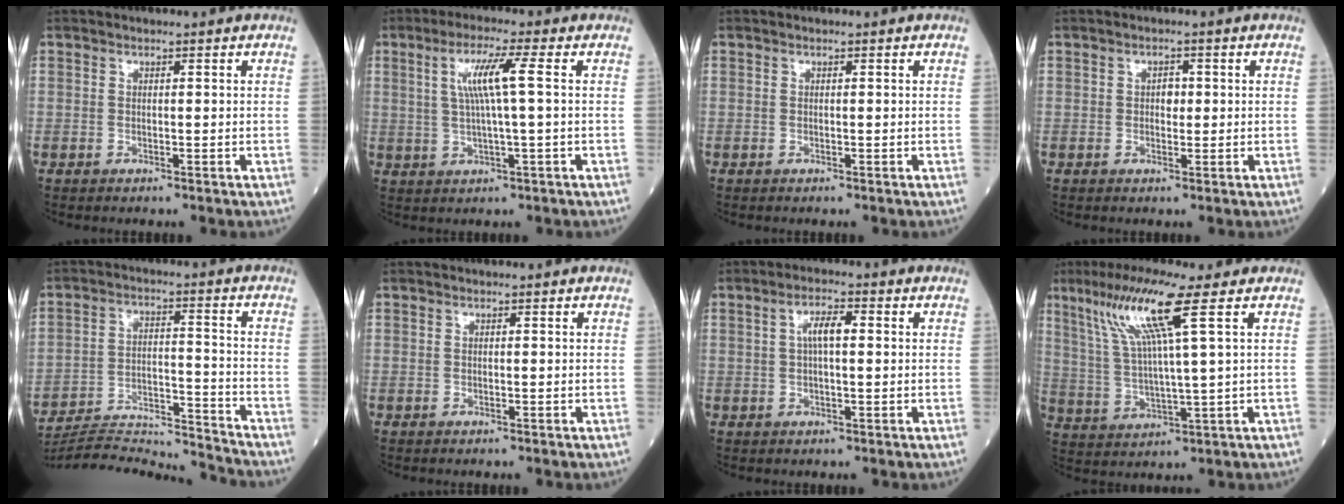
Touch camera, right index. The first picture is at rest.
{"total": 6.6, "force": [1.3, -0.5, 6.4], "torque": [-0.124, 0.008, 0.028]}
{"total": 0.0}
{"total": 1.7, "force": [0.2, 1.1, 1.3], "torque": [-0.017, 0.002, 0.002]}
{"total": 18.8, "force": [-18.4, -0.8, 3.6], "torque": [-0.070, 0.004, -0.285]}
{"total": 0.0}
{"total": 3.9, "force": [0.7, 1.1, 3.7], "torque": [-0.069, 0.012, 0.010]}
{"total": 11.4, "force": [5.6, -1.1, 9.9], "torque": [-0.202, 0.013, 0.111]}